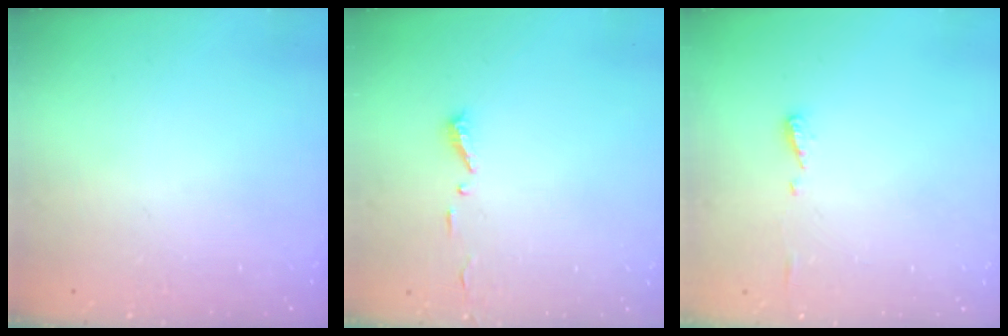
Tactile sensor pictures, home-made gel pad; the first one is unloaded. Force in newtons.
{"total": 4.7, "press": 4.7, "slide": 0.5}
{"total": 4.9, "press": 4.9, "slide": 0.6}